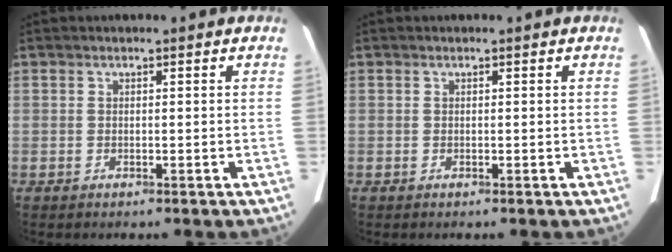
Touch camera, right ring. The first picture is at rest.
{"total": 0.0}